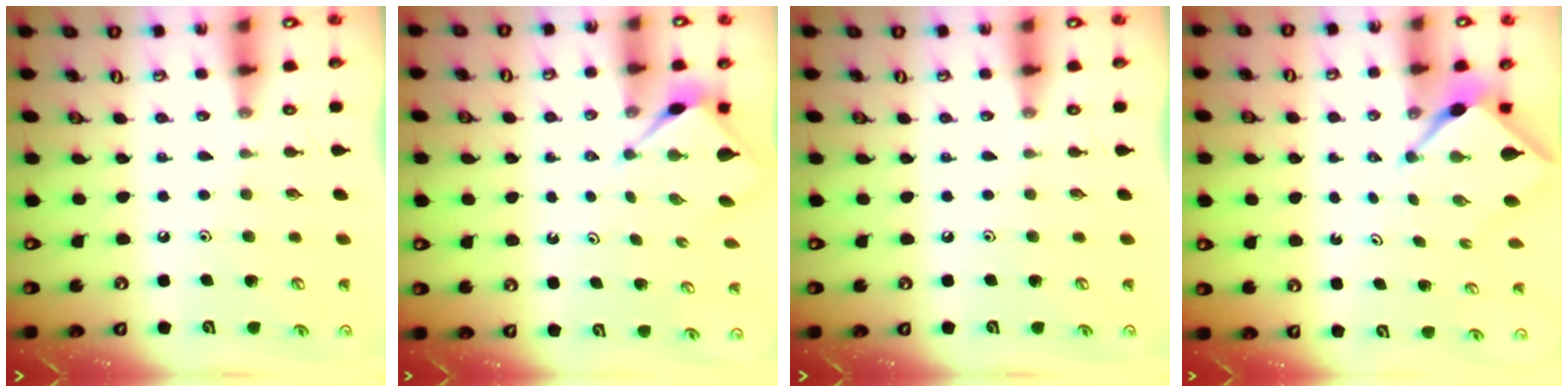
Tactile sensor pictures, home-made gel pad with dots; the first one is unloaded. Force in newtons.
{"total": 3.3, "press": 3.3, "slide": 0.3}
{"total": 0.0}
{"total": 3.3, "press": 3.3, "slide": 0.3}